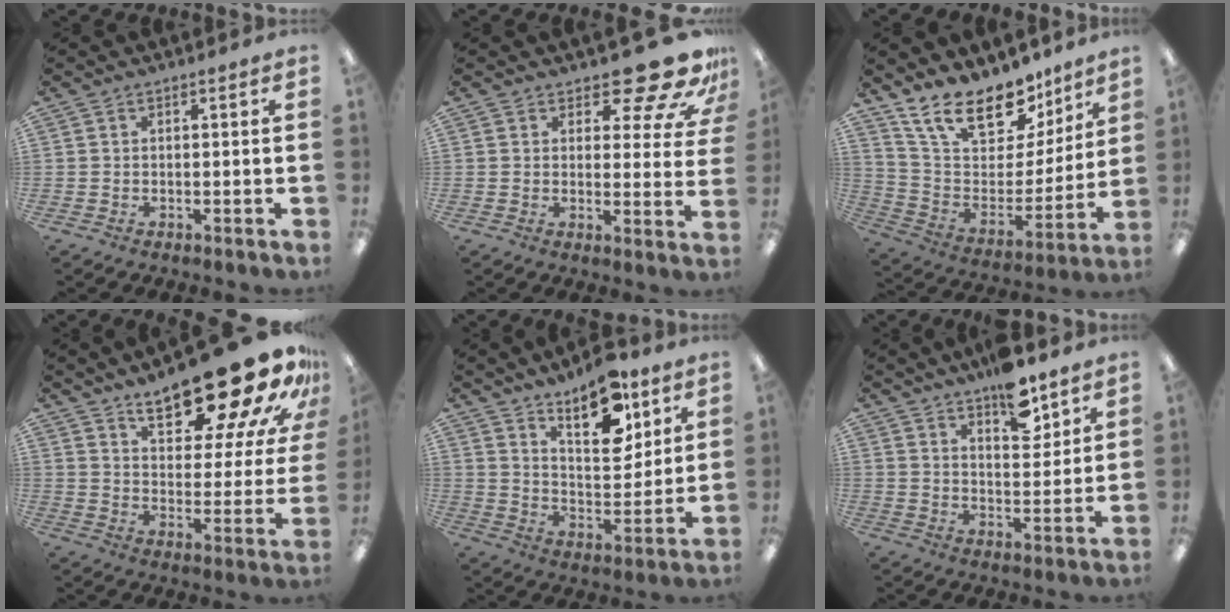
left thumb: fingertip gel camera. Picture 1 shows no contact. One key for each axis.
{"total": 13.7, "fx": 10.0, "fy": 5.2, "fz": 7.7, "tx": -0.097, "ty": -0.071, "tz": 0.172}
{"total": 20.4, "fx": 15.2, "fy": 9.4, "fz": 9.7, "tx": -0.181, "ty": -0.102, "tz": 0.279}
{"total": 23.2, "fx": 16.9, "fy": 7.6, "fz": 14.0, "tx": -0.192, "ty": -0.110, "tz": 0.274}
{"total": 14.4, "fx": 9.8, "fy": 6.5, "fz": 8.2, "tx": -0.111, "ty": -0.056, "tz": 0.169}
{"total": 10.1, "fx": 7.8, "fy": 4.0, "fz": 5.1, "tx": -0.058, "ty": -0.050, "tz": 0.132}